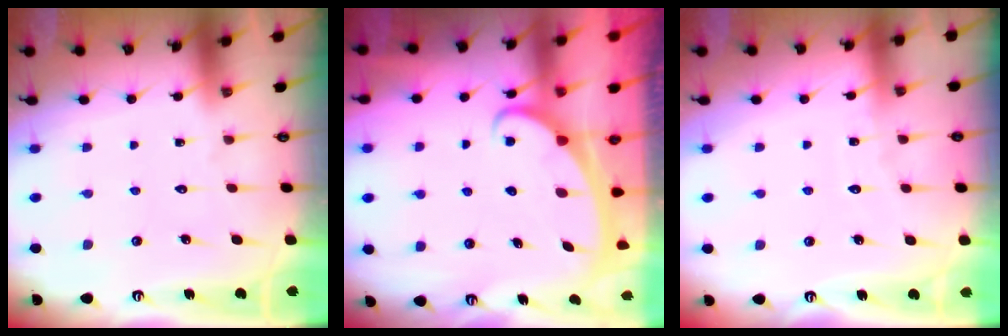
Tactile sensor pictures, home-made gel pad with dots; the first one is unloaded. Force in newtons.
{"total": 2.3, "press": 2.3, "slide": 0.3}
{"total": 3.1, "press": 3.0, "slide": 0.3}